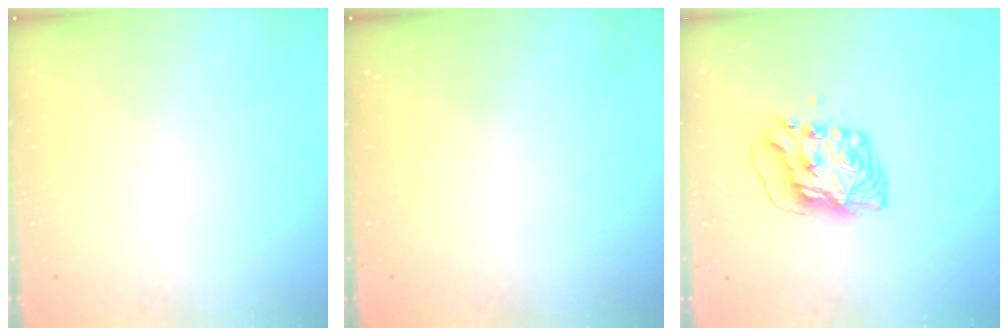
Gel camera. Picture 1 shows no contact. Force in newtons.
{"total": 0.0}
{"total": 8.3, "press": 8.3, "slide": 0.9}